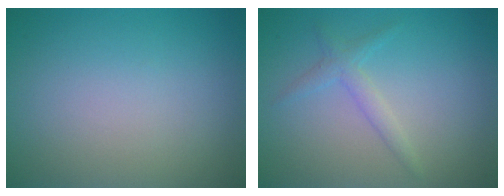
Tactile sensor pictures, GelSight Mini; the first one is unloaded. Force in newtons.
{"total": 1.7, "press": 1.7, "slide": 0.1}